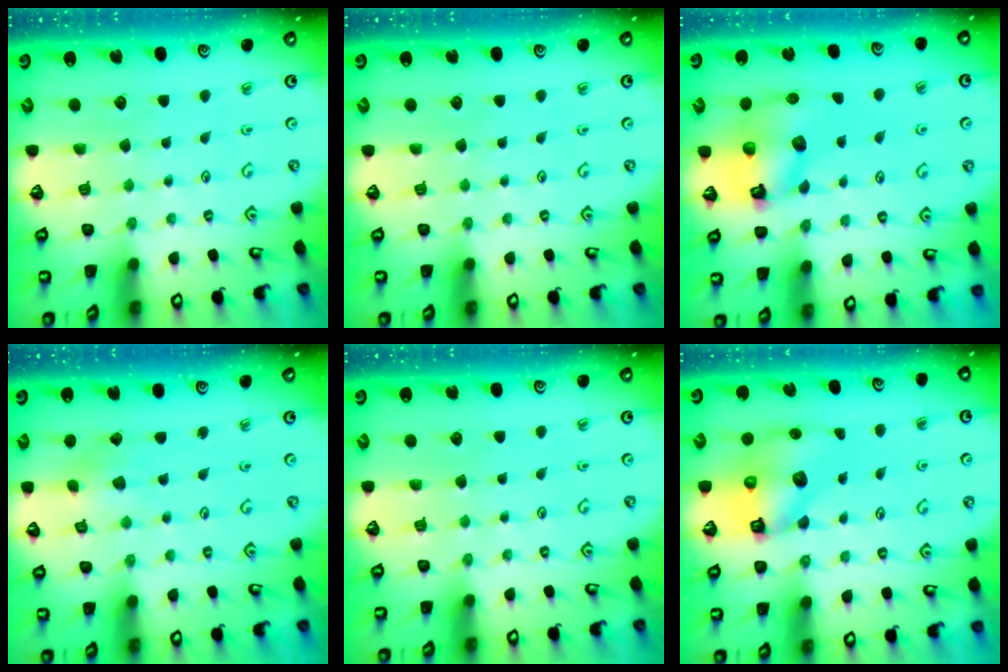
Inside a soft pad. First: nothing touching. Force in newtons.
{"total": 0.0}
{"total": 9.6, "press": 9.6, "slide": 0.4}
{"total": 2.3, "press": 2.3, "slide": 0.6}
{"total": 0.0}
{"total": 10.3, "press": 10.3, "slide": 0.9}